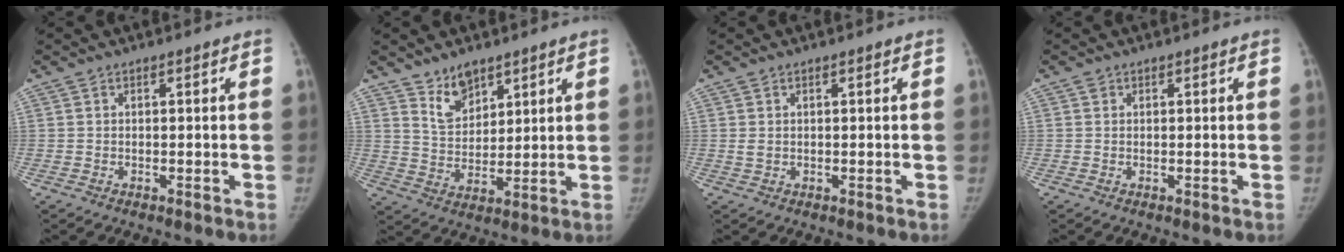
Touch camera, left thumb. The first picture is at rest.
{"total": 6.9, "force": [5.0, 3.7, 2.9], "torque": [-0.026, -0.042, 0.098]}
{"total": 0.9, "force": [0.2, 0.6, 0.6], "torque": [-0.014, 0.004, 0.009]}
{"total": 0.6, "force": [0.3, 0.5, 0.2], "torque": [0.002, 0.000, 0.004]}